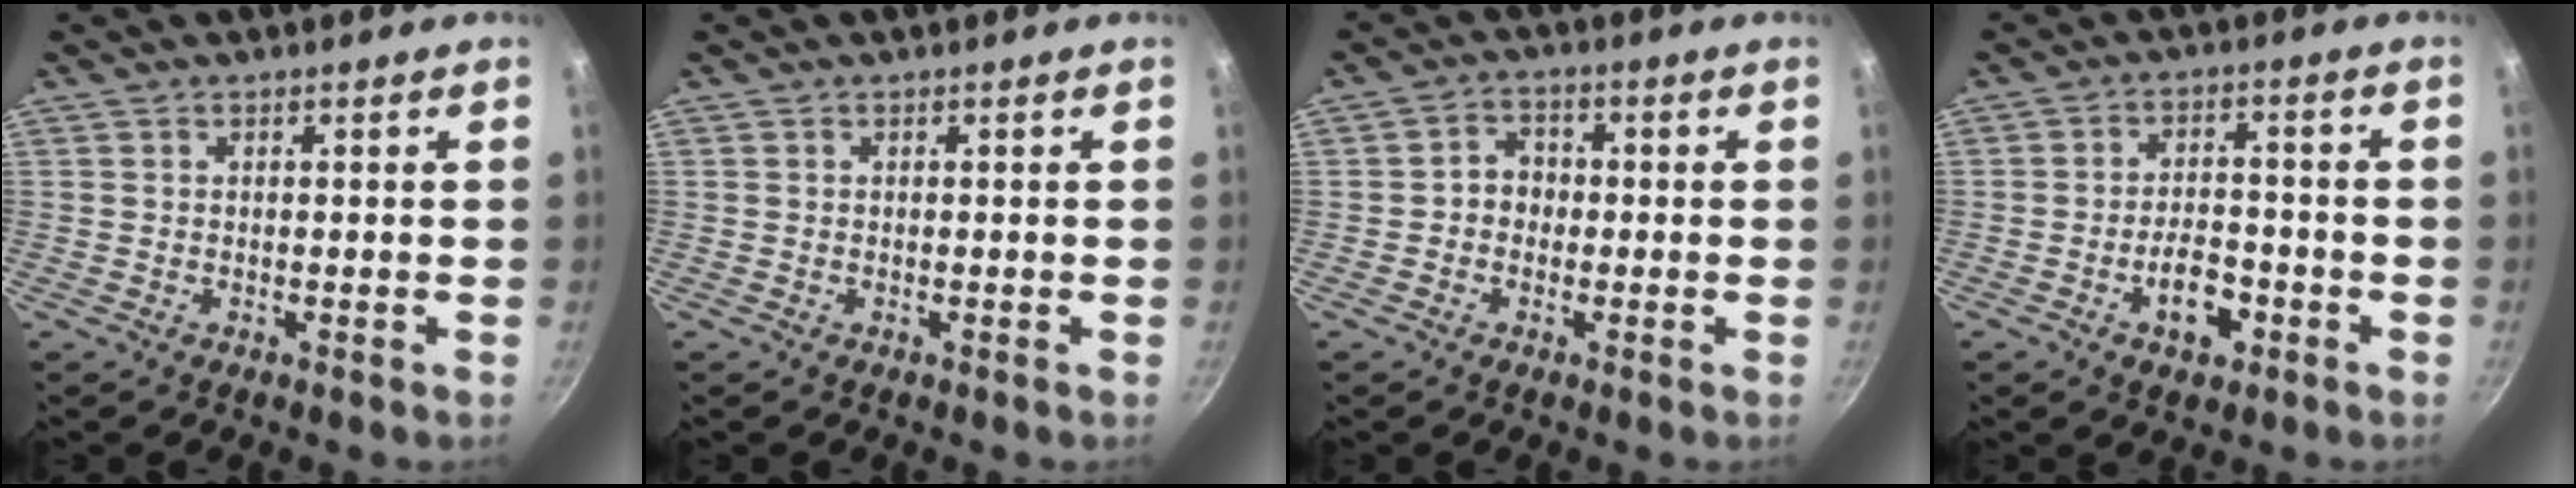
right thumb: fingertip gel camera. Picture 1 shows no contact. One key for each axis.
{"total": 0.0}
{"total": 3.9, "fx": -0.6, "fy": 3.4, "fz": 1.8, "tx": -0.004, "ty": 0.013, "tz": -0.018}
{"total": 7.1, "fx": -3.1, "fy": 3.9, "fz": 5.0, "tx": -0.063, "ty": 0.023, "tz": -0.052}